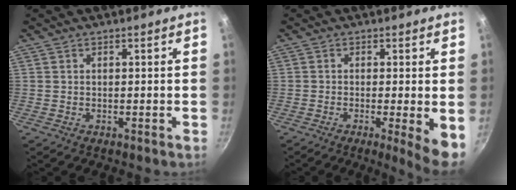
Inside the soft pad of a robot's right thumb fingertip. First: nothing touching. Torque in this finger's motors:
{"motor_torque": [0.05, 0.31, 0.47, 0.21, 0.04]}